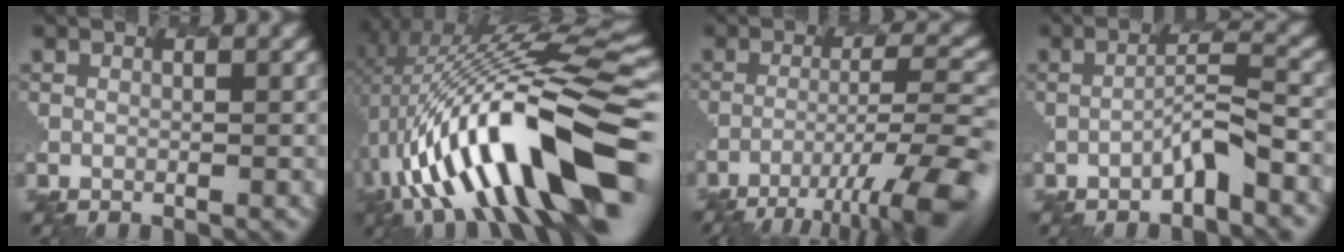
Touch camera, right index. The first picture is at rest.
{"total": 14.1, "force": [-1.3, 3.9, 13.4], "torque": [-0.229, 0.025, -0.011]}
{"total": 11.1, "force": [-7.2, 2.2, 8.1], "torque": [-0.150, -0.010, -0.099]}
{"total": 2.8, "force": [-1.7, 0.2, 2.2], "torque": [-0.053, 0.006, -0.030]}